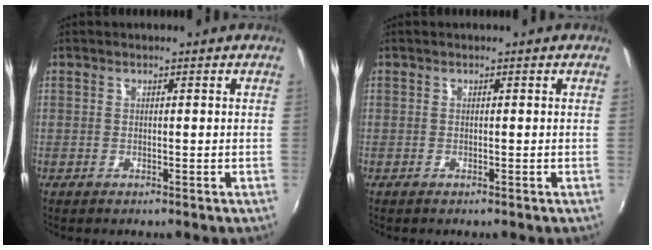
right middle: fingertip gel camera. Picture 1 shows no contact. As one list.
[{"total": 0.0}]